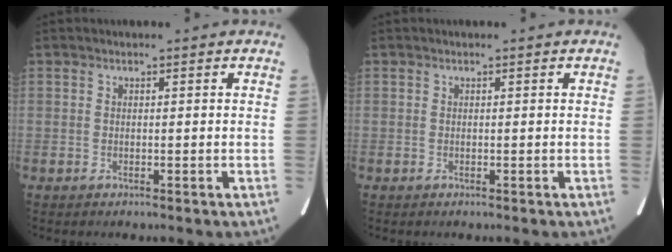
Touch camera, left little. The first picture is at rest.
{"total": 0.0}